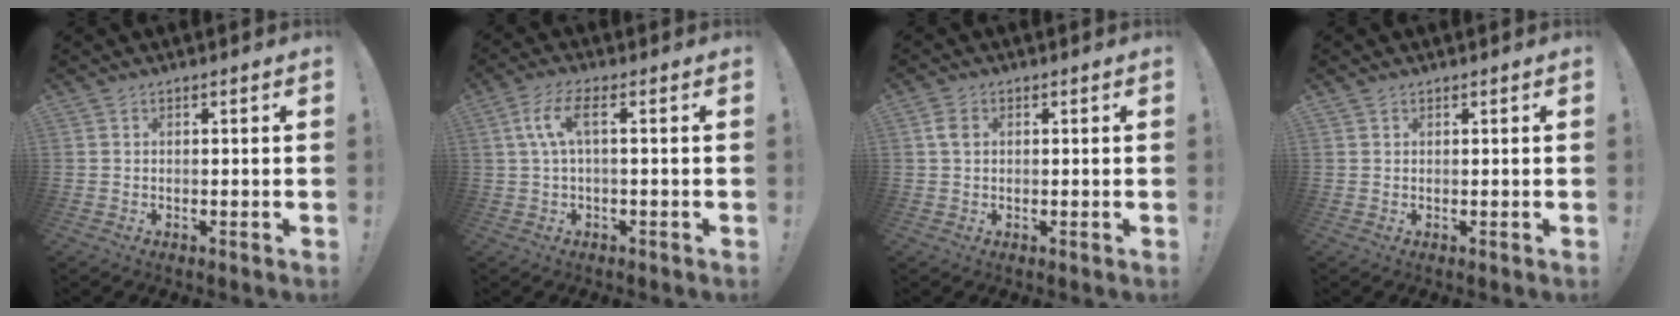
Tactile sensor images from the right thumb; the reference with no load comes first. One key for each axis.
{"total": 7.1, "fx": 1.2, "fy": 1.8, "fz": 6.7, "tx": -0.137, "ty": -0.002, "tz": 0.019}
{"total": 3.3, "fx": 0.7, "fy": 2.4, "fz": 2.1, "tx": -0.028, "ty": 0.001, "tz": 0.013}
{"total": 0.8, "fx": 0.7, "fy": 0.2, "fz": 0.1, "tx": 0.003, "ty": -0.004, "tz": 0.013}